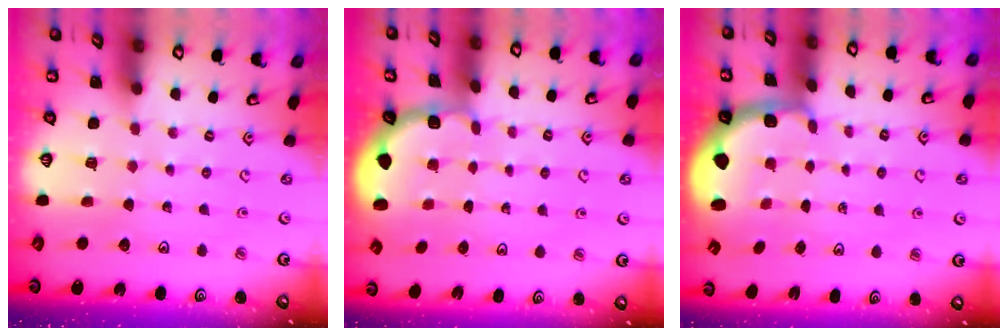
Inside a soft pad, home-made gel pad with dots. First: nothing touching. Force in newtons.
{"total": 1.8, "press": 1.7, "slide": 0.7}
{"total": 2.4, "press": 1.1, "slide": 2.1}